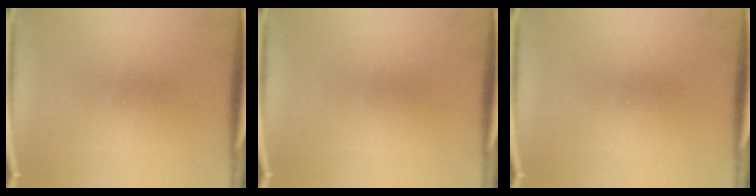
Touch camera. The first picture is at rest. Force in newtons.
{"total": 0.0}
{"total": 0.0}